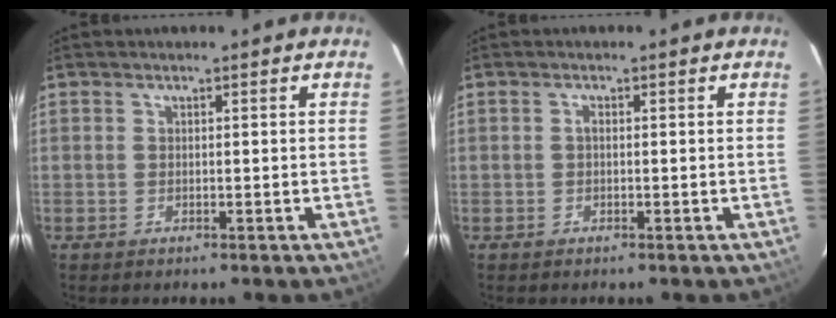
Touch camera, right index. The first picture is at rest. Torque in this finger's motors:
{"motor_torque": [0.29, -0.15, 0.13, 0.03]}